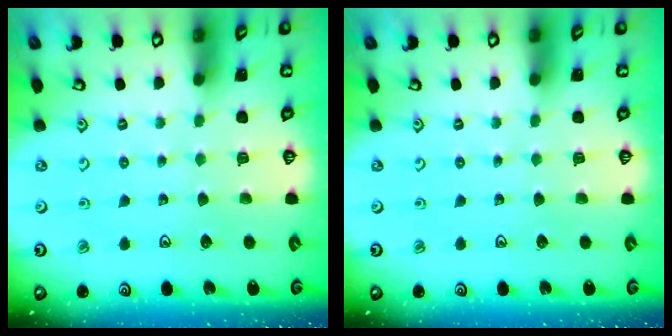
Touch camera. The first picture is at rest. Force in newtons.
{"total": 0.0}